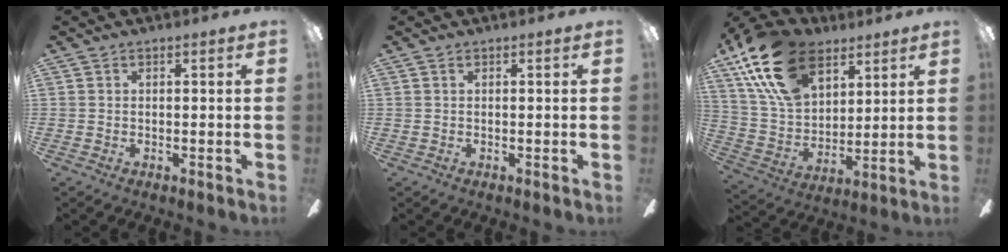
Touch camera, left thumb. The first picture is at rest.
{"total": 0.0}
{"total": 21.0, "force": [12.2, 12.4, 11.8], "torque": [-0.240, -0.044, 0.224]}